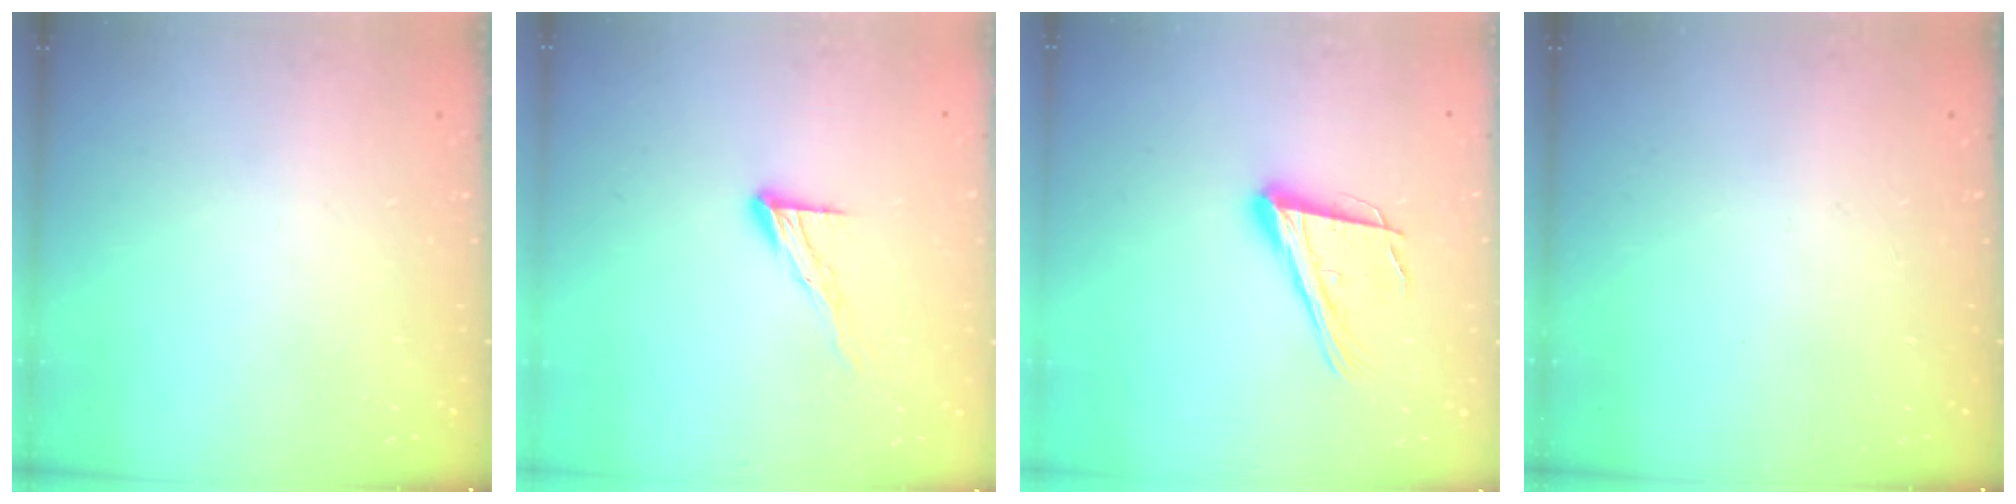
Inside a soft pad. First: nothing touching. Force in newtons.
{"total": 8.7, "press": 8.7, "slide": 0.7}
{"total": 17.0, "press": 16.5, "slide": 3.9}
{"total": 0.0}